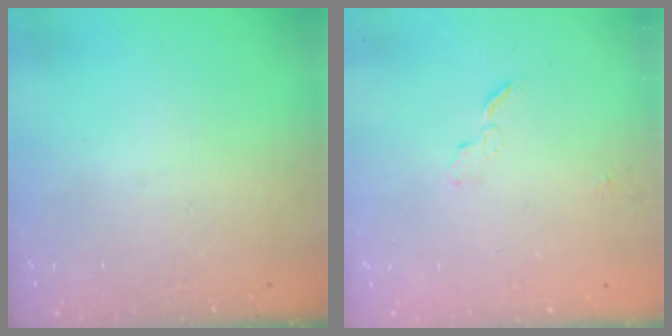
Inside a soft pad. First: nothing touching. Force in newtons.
{"total": 3.5, "press": 3.5, "slide": 0.3}